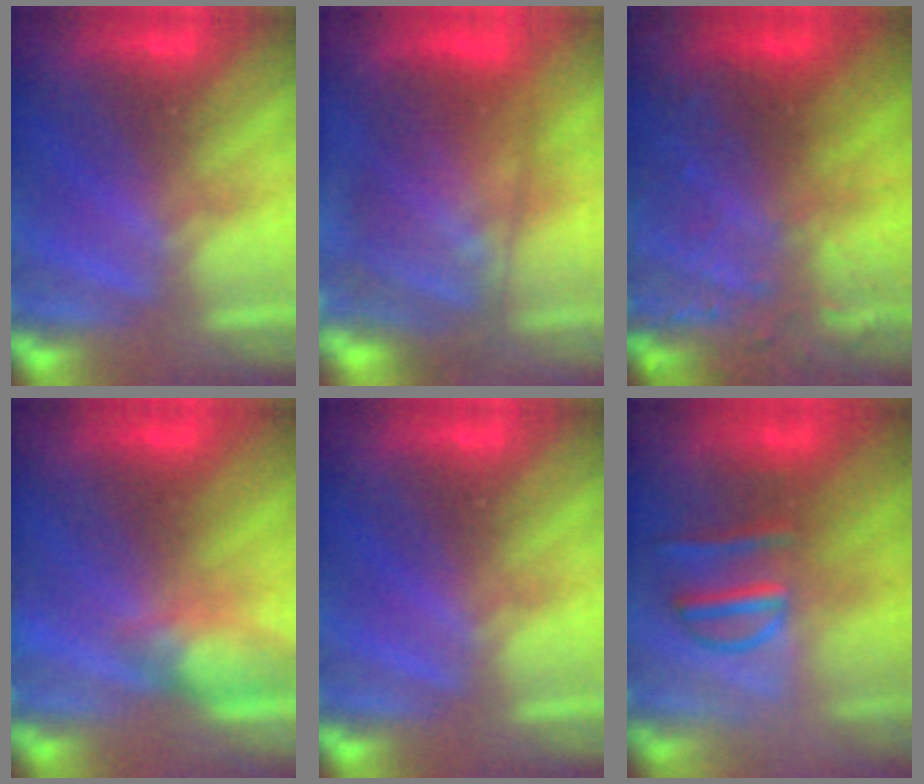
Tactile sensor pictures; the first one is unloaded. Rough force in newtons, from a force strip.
{"total": 5.9}
{"total": 7.5}
{"total": 4.8}
{"total": 0.0}
{"total": 2.9}